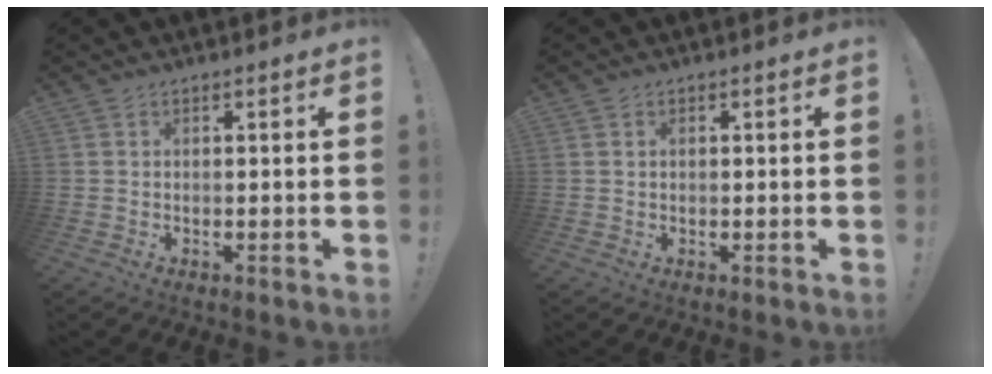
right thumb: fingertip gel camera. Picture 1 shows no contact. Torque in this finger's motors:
{"motor_torque": [-0.11, -0.11, -0.16, 0.16, 0.06]}